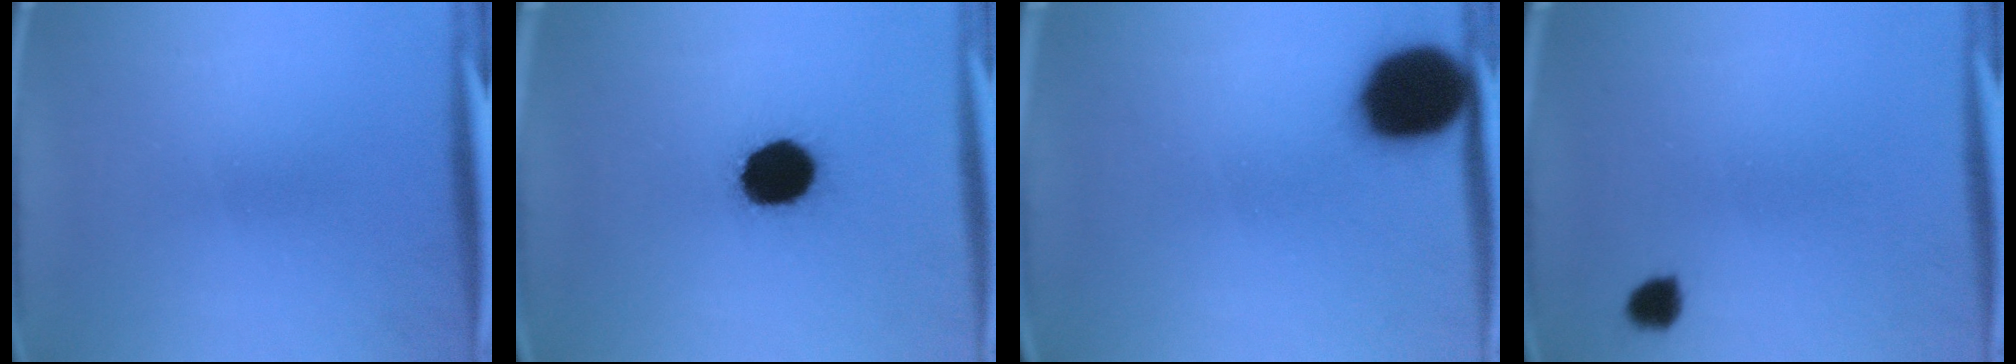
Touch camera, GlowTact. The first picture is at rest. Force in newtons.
{"total": 15.3}
{"total": 14.7}
{"total": 2.4}